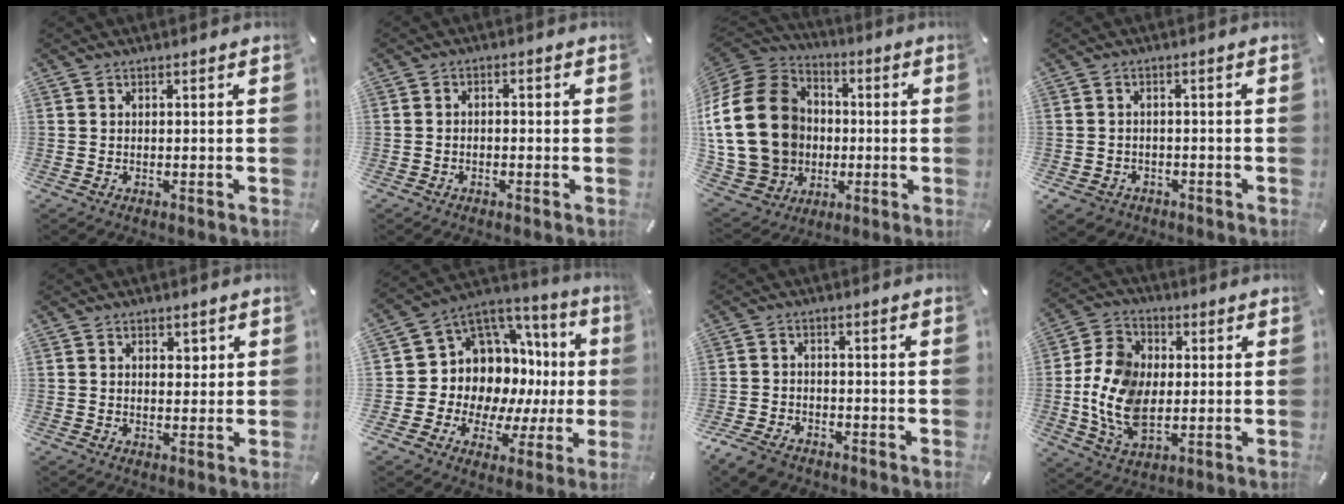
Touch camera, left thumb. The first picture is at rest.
{"total": 1.8, "force": [-1.4, 1.0, 0.7], "torque": [-0.012, 0.008, -0.029]}
{"total": 25.4, "force": [0.2, 21.0, 14.4], "torque": [-0.299, 0.011, 0.022]}
{"total": 3.6, "force": [-2.1, 2.8, 0.9], "torque": [-0.028, 0.008, -0.044]}
{"total": 2.8, "force": [0.8, 2.0, 1.7], "torque": [-0.012, -0.004, 0.007]}
{"total": 10.1, "force": [3.4, 8.9, 3.3], "torque": [-0.058, -0.080, 0.076]}
{"total": 5.0, "force": [-3.8, 2.7, 1.8], "torque": [-0.052, 0.013, -0.077]}
{"total": 13.6, "force": [-1.1, 10.1, 9.1], "torque": [-0.224, 0.010, -0.019]}